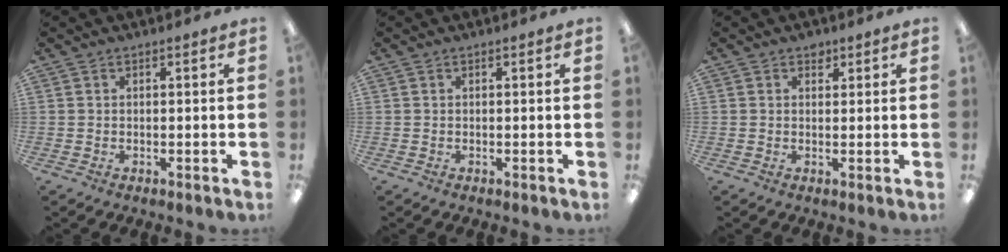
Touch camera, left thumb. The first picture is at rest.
{"total": 0.0}
{"total": 2.0, "force": [1.5, 1.3, 0.5], "torque": [0.006, -0.005, 0.024]}